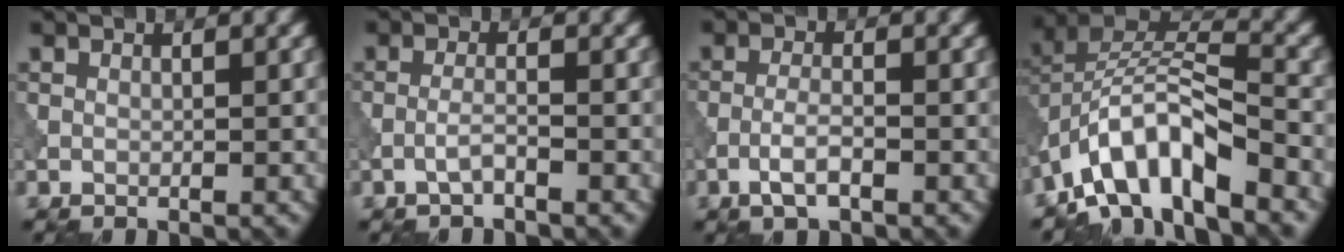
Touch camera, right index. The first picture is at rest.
{"total": 1.4, "force": [-0.9, 0.2, 1.1], "torque": [-0.021, 0.007, -0.023]}
{"total": 2.4, "force": [-1.3, 0.6, 2.0], "torque": [-0.042, 0.005, -0.030]}
{"total": 9.2, "force": [-5.7, 3.2, 6.5], "torque": [-0.110, 0.009, -0.116]}